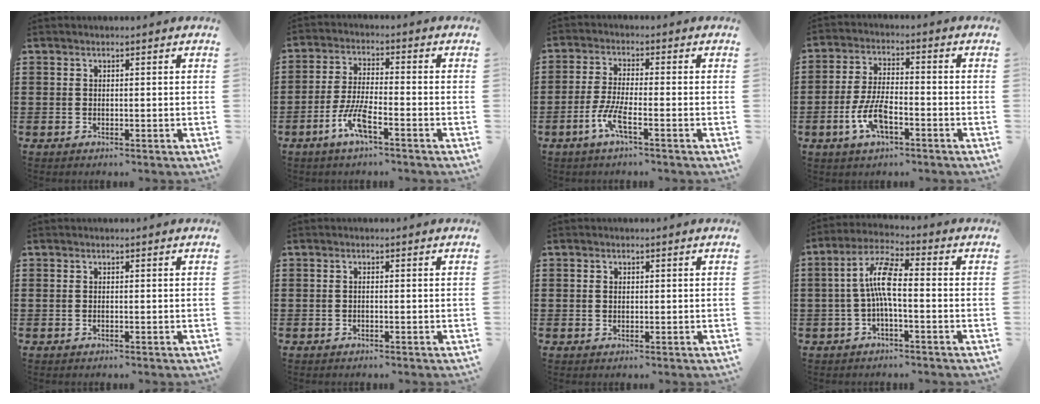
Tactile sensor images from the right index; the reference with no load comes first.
{"total": 6.5, "force": [-3.6, 1.3, 5.3], "torque": [-0.126, -0.011, -0.072]}
{"total": 5.2, "force": [-2.8, 0.8, 4.3], "torque": [-0.105, -0.013, -0.060]}
{"total": 7.0, "force": [-2.9, 2.9, 5.7], "torque": [-0.127, -0.002, -0.057]}
{"total": 0.0}
{"total": 0.6, "force": [-0.3, 0.1, 0.5], "torque": [-0.010, -0.003, -0.005]}
{"total": 0.8, "force": [0.2, 0.7, 0.4], "torque": [-0.009, 0.004, 0.004]}
{"total": 7.5, "force": [-0.6, 1.9, 7.2], "torque": [-0.153, 0.000, -0.017]}